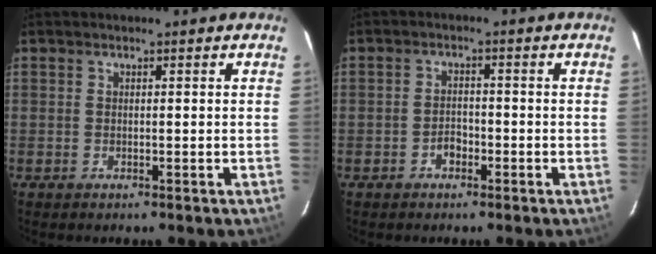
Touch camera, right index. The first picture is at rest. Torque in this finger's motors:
{"motor_torque": [0.84, 0.06, 0.05, 0.01]}